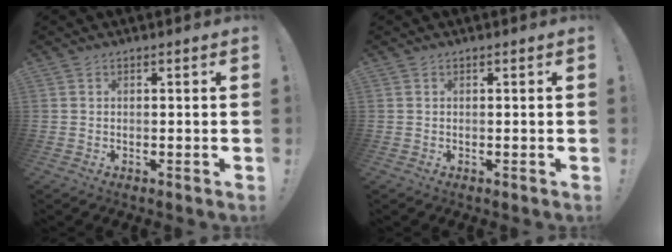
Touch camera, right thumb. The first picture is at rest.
{"total": 0.0}